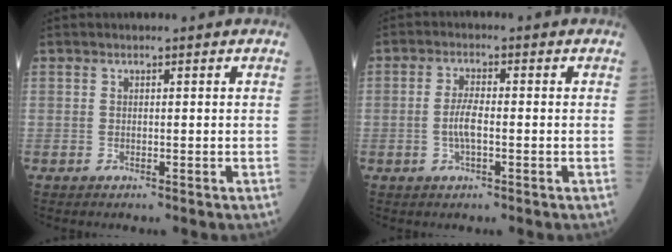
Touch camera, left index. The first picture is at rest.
{"total": 3.5, "force": [-0.8, 0.8, 3.3], "torque": [-0.073, 0.002, -0.016]}